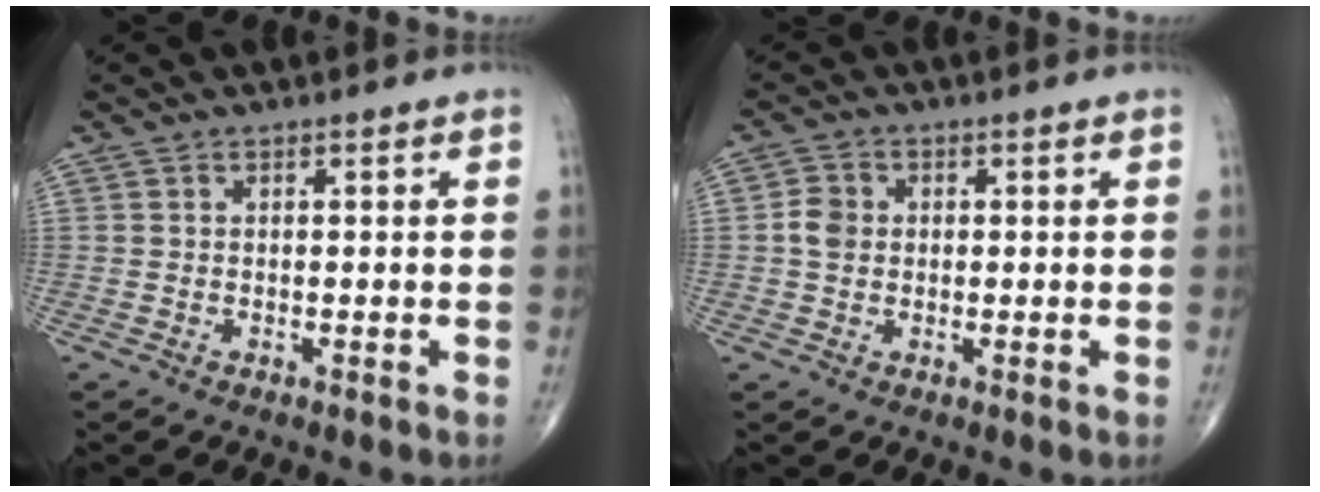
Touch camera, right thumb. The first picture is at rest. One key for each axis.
{"total": 3.6, "fx": 0.0, "fy": 3.0, "fz": 1.9, "tx": -0.027, "ty": 0.006, "tz": -0.006}